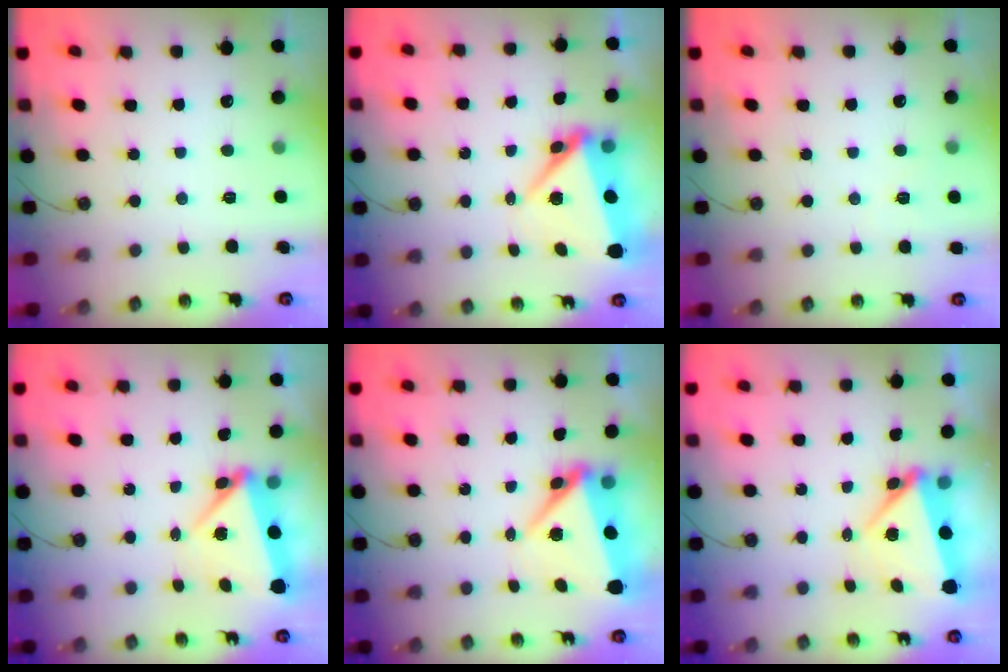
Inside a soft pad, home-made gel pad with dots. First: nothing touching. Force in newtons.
{"total": 8.1, "press": 7.9, "slide": 1.8}
{"total": 2.4, "press": 2.2, "slide": 1.0}
{"total": 5.2, "press": 4.9, "slide": 1.8}
{"total": 8.1, "press": 7.9, "slide": 1.8}
{"total": 5.3, "press": 5.2, "slide": 0.7}